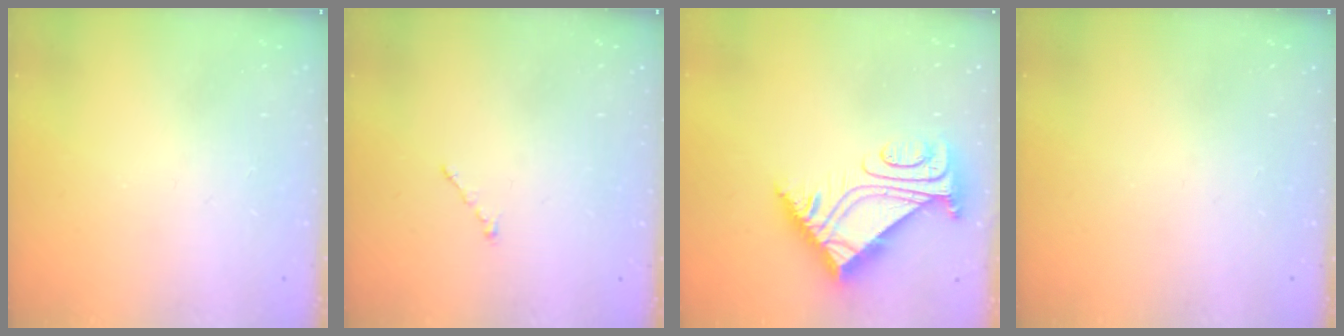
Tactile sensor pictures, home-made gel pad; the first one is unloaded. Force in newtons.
{"total": 0.7, "press": 0.7, "slide": 0.2}
{"total": 8.0, "press": 8.0, "slide": 0.6}
{"total": 0.0}